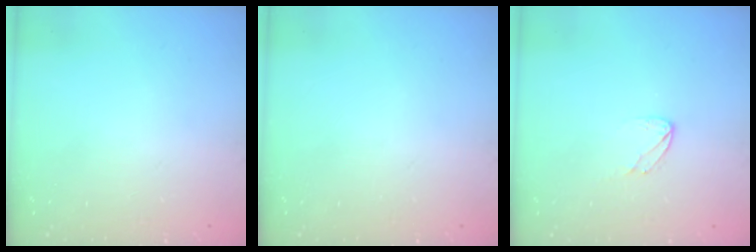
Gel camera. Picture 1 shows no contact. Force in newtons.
{"total": 0.0}
{"total": 3.8, "press": 3.8, "slide": 0.3}